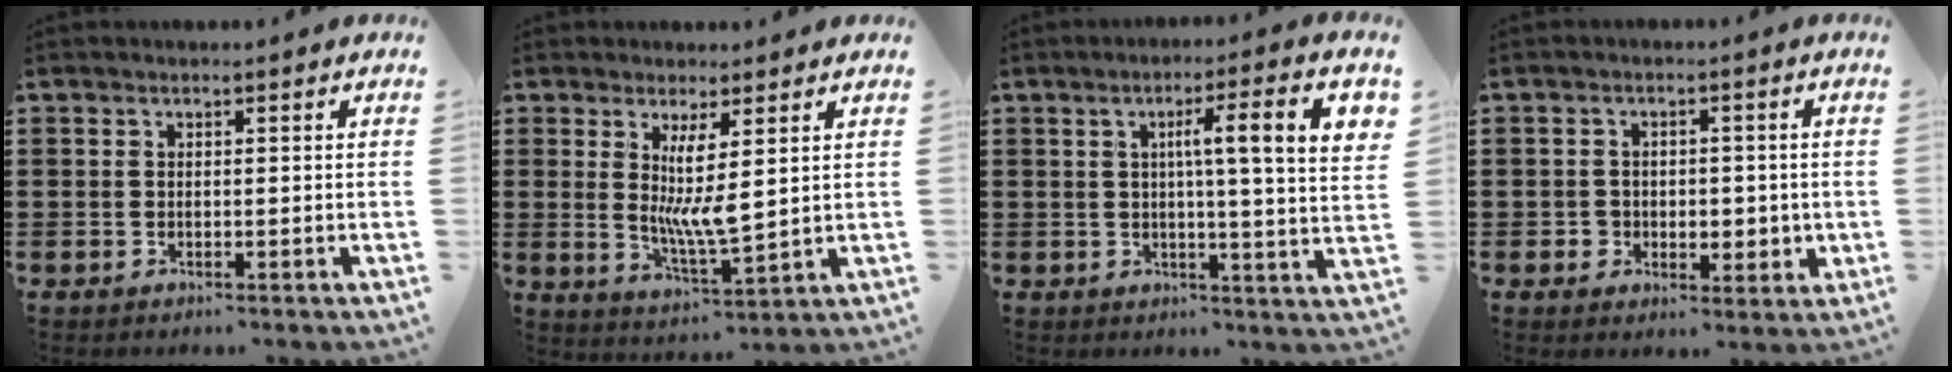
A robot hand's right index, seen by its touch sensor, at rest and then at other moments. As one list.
[{"total": 6.5, "force": [1.6, 1.3, 6.2], "torque": [-0.118, -0.017, 0.025]}, {"total": 9.6, "force": [2.7, 0.3, 9.2], "torque": [-0.159, -0.001, 0.037]}, {"total": 2.9, "force": [-0.4, 2.7, 1.1], "torque": [-0.032, 0.009, -0.012]}]